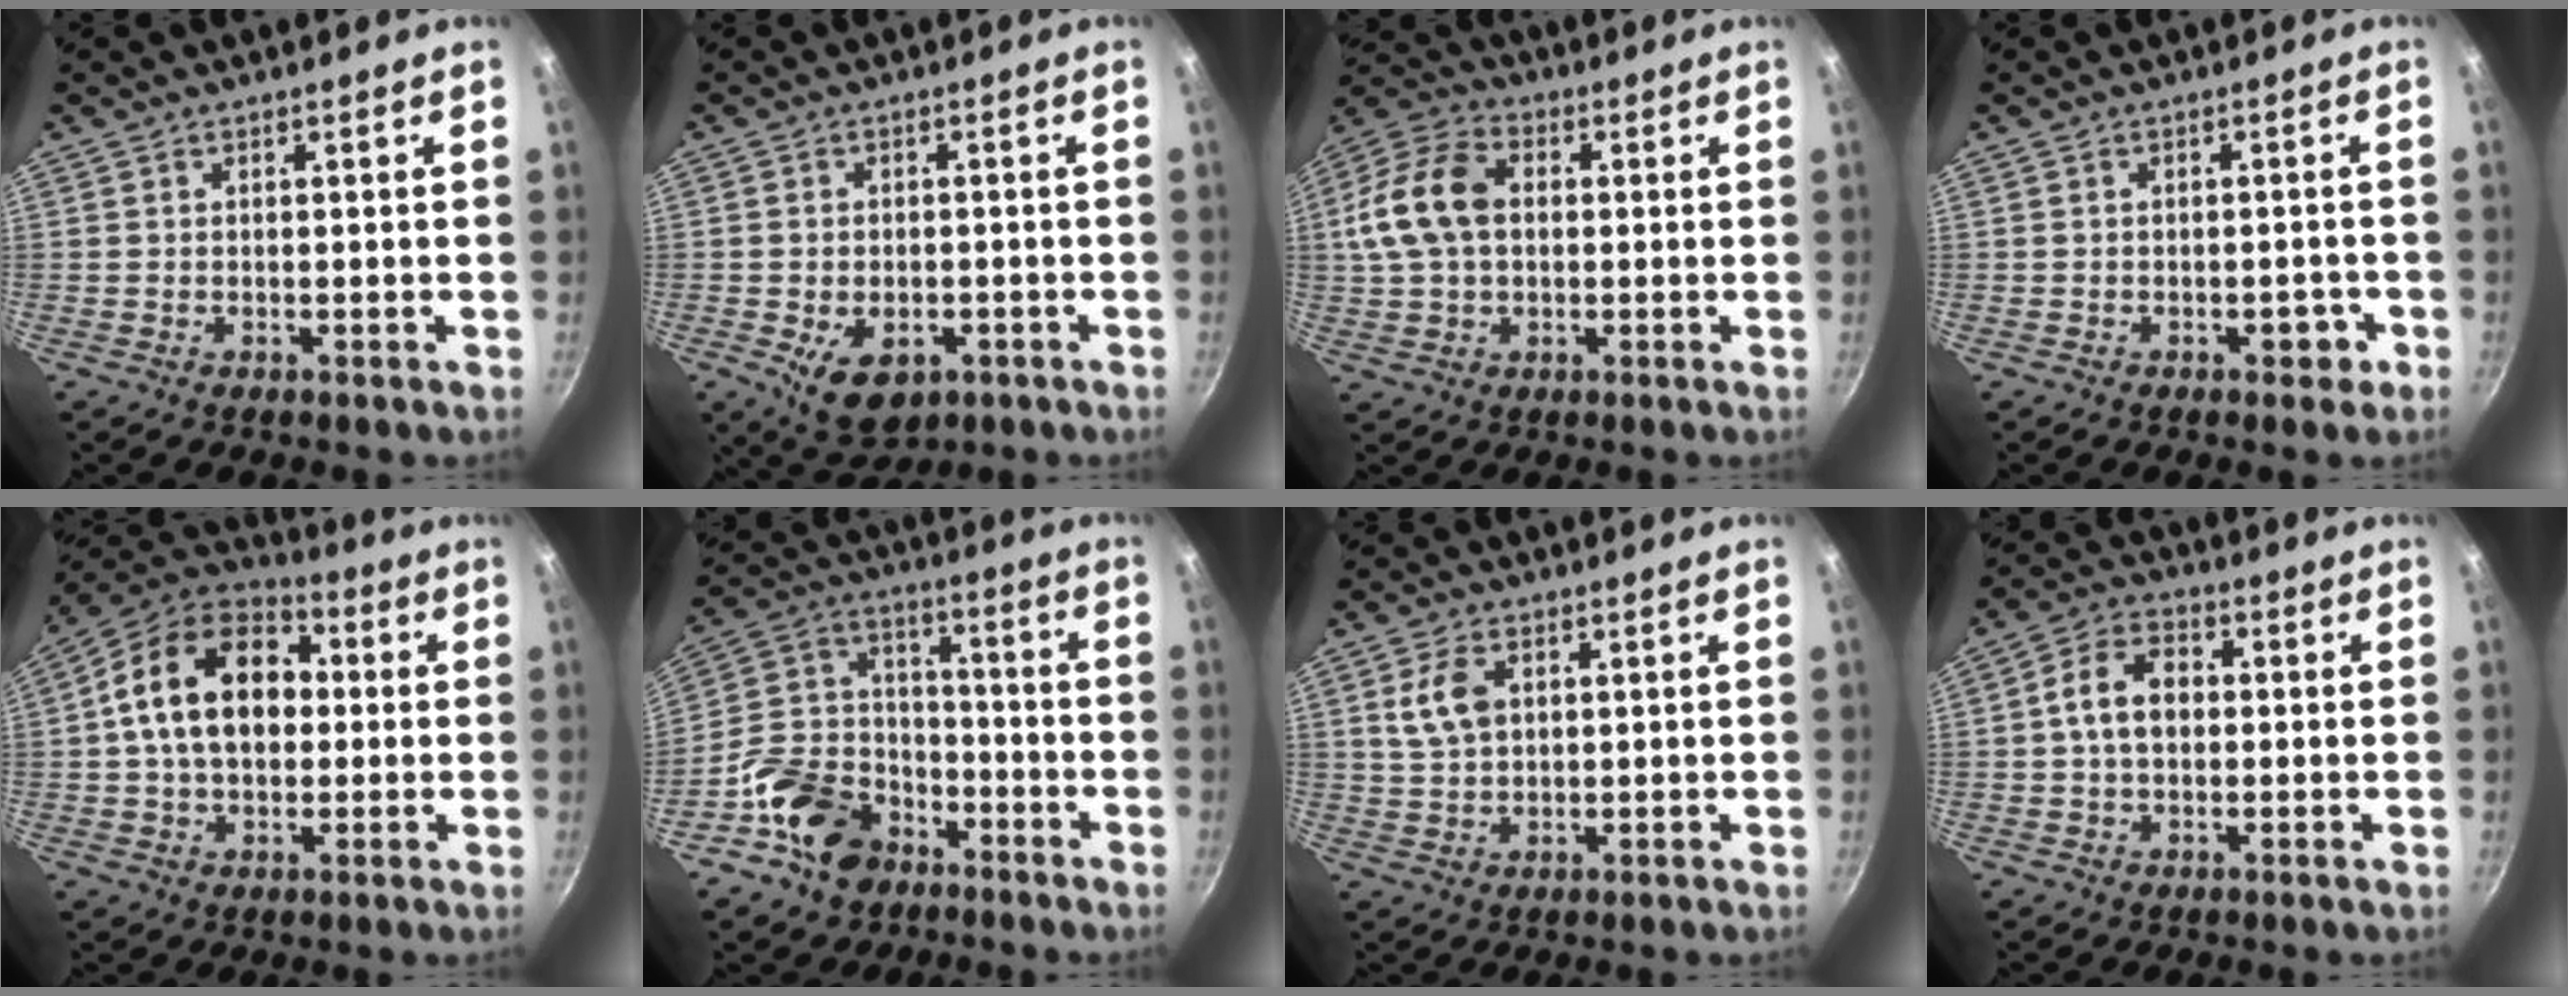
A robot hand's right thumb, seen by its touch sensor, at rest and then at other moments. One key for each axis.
{"total": 8.1, "fx": -2.7, "fy": 5.2, "fz": 5.5, "tx": -0.071, "ty": 0.001, "tz": -0.029}
{"total": 13.4, "fx": 1.4, "fy": 9.3, "fz": 9.6, "tx": -0.171, "ty": 0.025, "tz": 0.013}
{"total": 2.8, "fx": -1.3, "fy": 1.7, "fz": 1.8, "tx": 0.000, "ty": 0.017, "tz": -0.010}
{"total": 18.9, "fx": 2.0, "fy": 13.0, "fz": 13.6, "tx": -0.200, "ty": 0.033, "tz": 0.017}
{"total": 14.8, "fx": -8.1, "fy": 10.5, "fz": 6.6, "tx": -0.099, "ty": 0.065, "tz": -0.150}
{"total": 6.4, "fx": 1.8, "fy": 4.2, "fz": 4.5, "tx": -0.081, "ty": 0.000, "tz": 0.034}
{"total": 8.7, "fx": 0.4, "fy": 6.1, "fz": 6.1, "tx": -0.090, "ty": 0.023, "tz": -0.003}